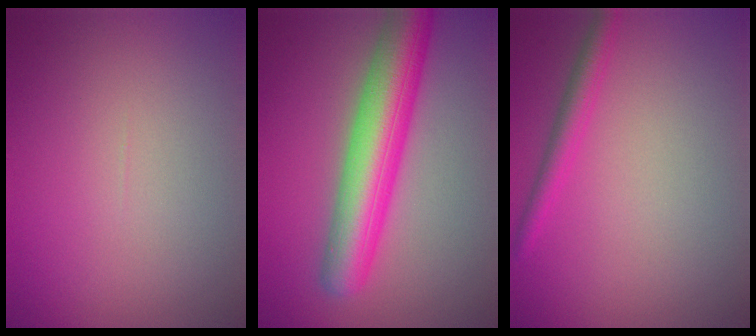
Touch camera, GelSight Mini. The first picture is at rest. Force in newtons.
{"total": 7.8, "press": 7.8, "slide": 0.2}
{"total": 2.1, "press": 2.0, "slide": 0.2}